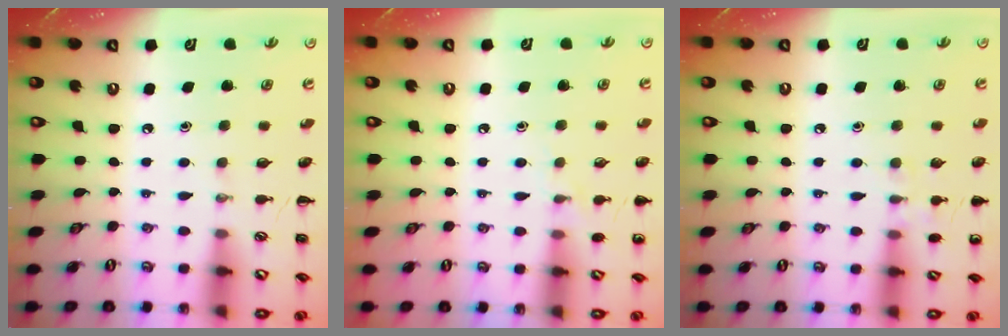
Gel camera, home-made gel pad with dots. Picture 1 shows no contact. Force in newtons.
{"total": 5.3, "press": 5.0, "slide": 1.6}
{"total": 6.0, "press": 5.7, "slide": 1.7}